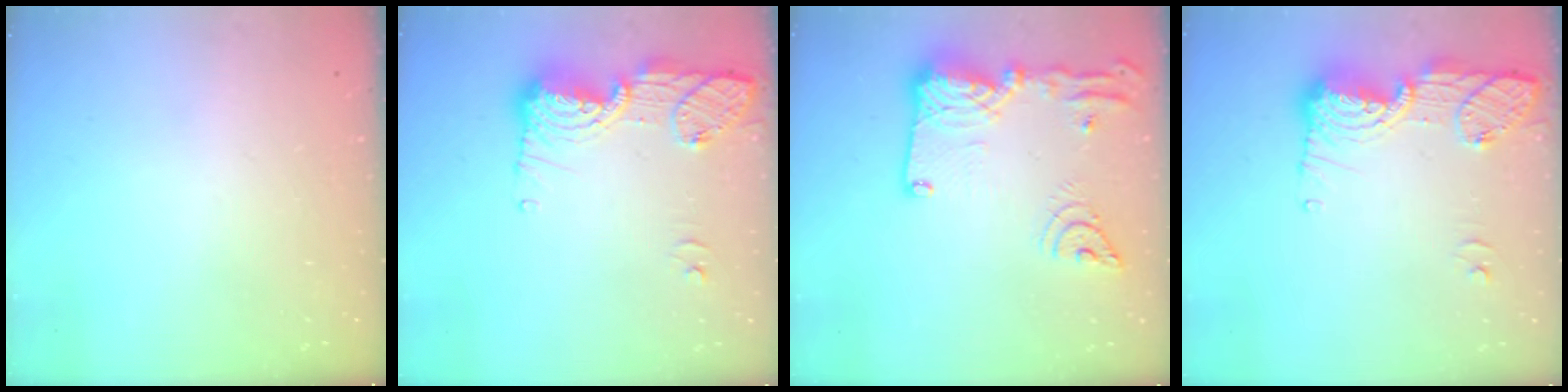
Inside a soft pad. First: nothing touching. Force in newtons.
{"total": 14.5, "press": 14.3, "slide": 2.9}
{"total": 20.1, "press": 19.9, "slide": 2.3}
{"total": 14.5, "press": 14.3, "slide": 2.9}